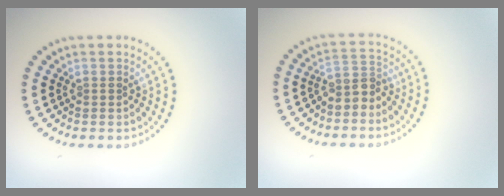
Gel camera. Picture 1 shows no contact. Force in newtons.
{"total": 2.5, "press": 1.9, "slide": 1.5}